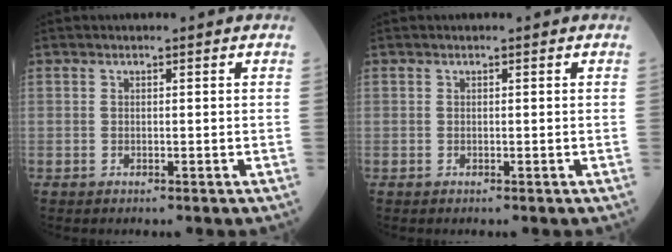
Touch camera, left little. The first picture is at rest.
{"total": 0.0}